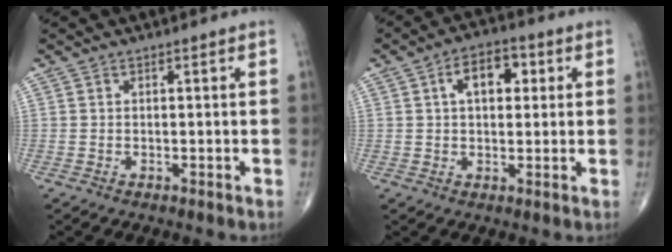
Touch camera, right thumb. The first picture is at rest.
{"total": 7.7, "force": [2.0, 4.6, 5.8], "torque": [-0.071, 0.011, 0.024]}